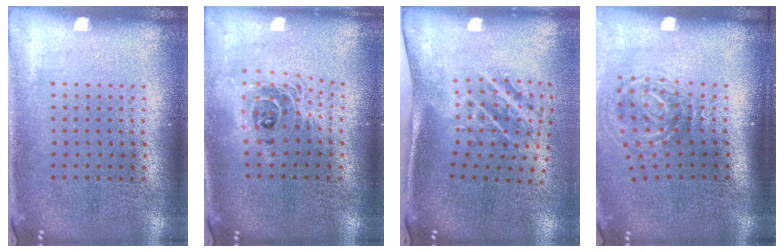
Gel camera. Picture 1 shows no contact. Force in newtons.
{"total": 1.7, "press": 1.4, "slide": 1.0}
{"total": 2.0, "press": 1.2, "slide": 1.7}
{"total": 2.0, "press": 1.3, "slide": 1.6}